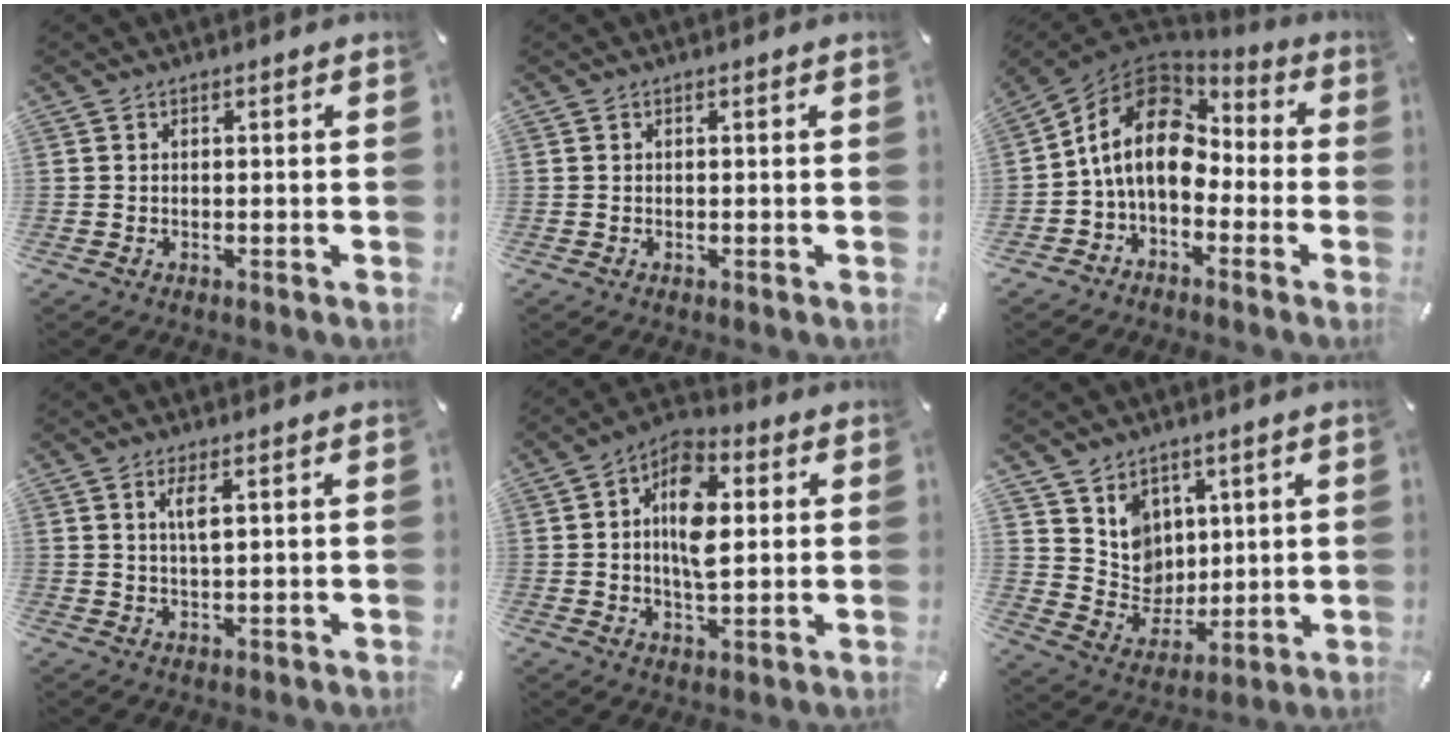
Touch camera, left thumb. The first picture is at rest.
{"total": 0.0}
{"total": 13.5, "force": [-0.3, 9.9, 9.1], "torque": [-0.205, 0.019, -0.011]}
{"total": 3.2, "force": [1.2, 0.7, 2.9], "torque": [-0.064, 0.003, 0.018]}
{"total": 11.3, "force": [1.4, 6.8, 9.0], "torque": [-0.161, 0.000, 0.019]}
{"total": 9.5, "force": [4.6, 8.2, 1.0], "torque": [-0.039, -0.045, 0.098]}